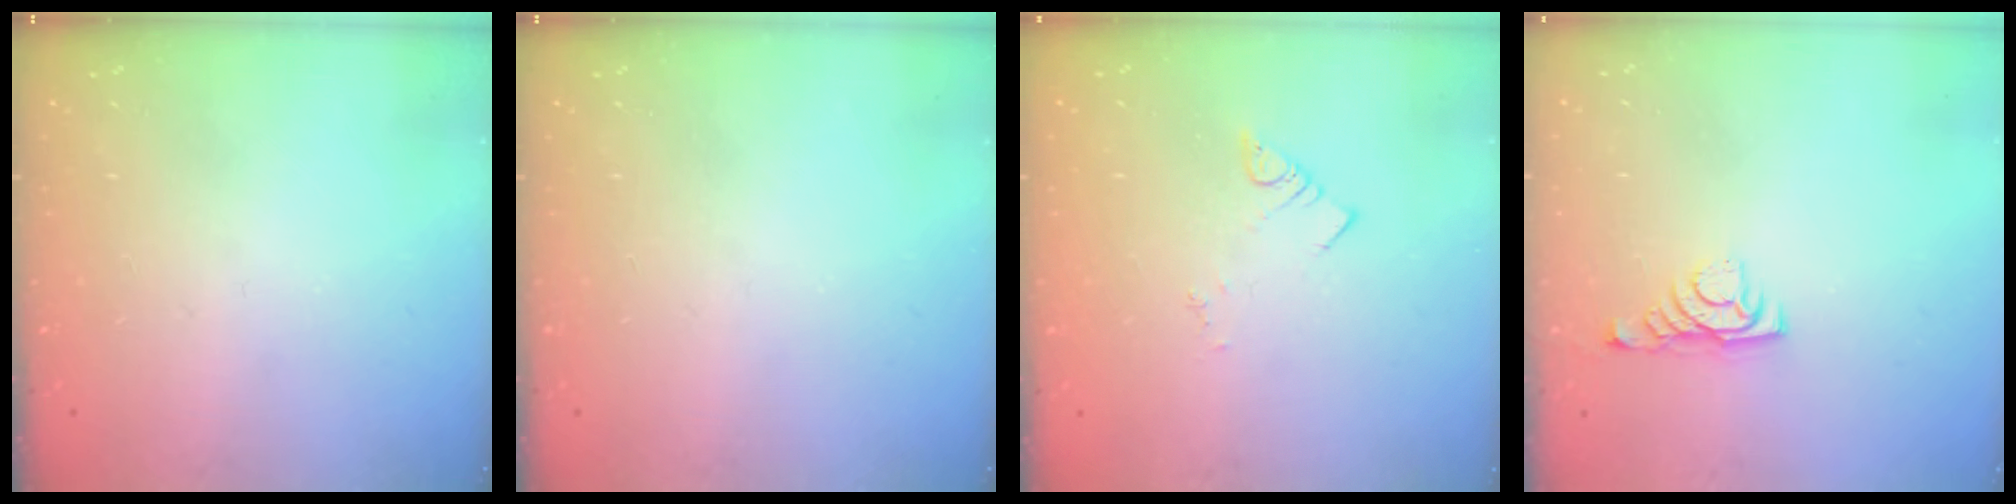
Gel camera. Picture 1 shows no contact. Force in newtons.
{"total": 0.0}
{"total": 2.1, "press": 2.0, "slide": 0.4}
{"total": 3.6, "press": 3.6, "slide": 0.6}